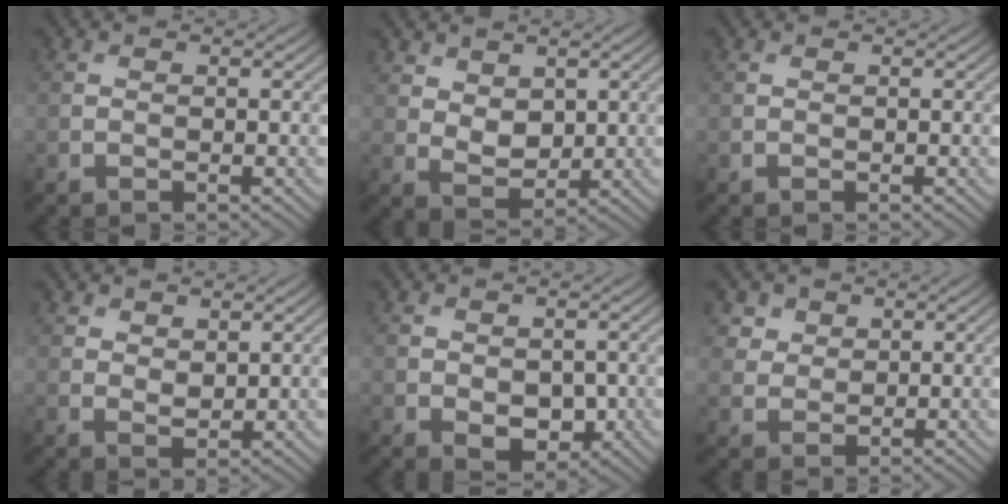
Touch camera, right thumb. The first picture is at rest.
{"total": 4.4, "force": [2.3, 2.9, 2.3], "torque": [-0.056, -0.011, 0.043]}
{"total": 0.0}
{"total": 2.8, "force": [2.0, 1.5, 1.3], "torque": [-0.028, -0.006, 0.041]}
{"total": 3.8, "force": [-0.4, 2.7, 2.7], "torque": [-0.046, -0.015, -0.002]}
{"total": 3.3, "force": [2.1, 2.5, 0.8], "torque": [-0.031, -0.015, 0.055]}